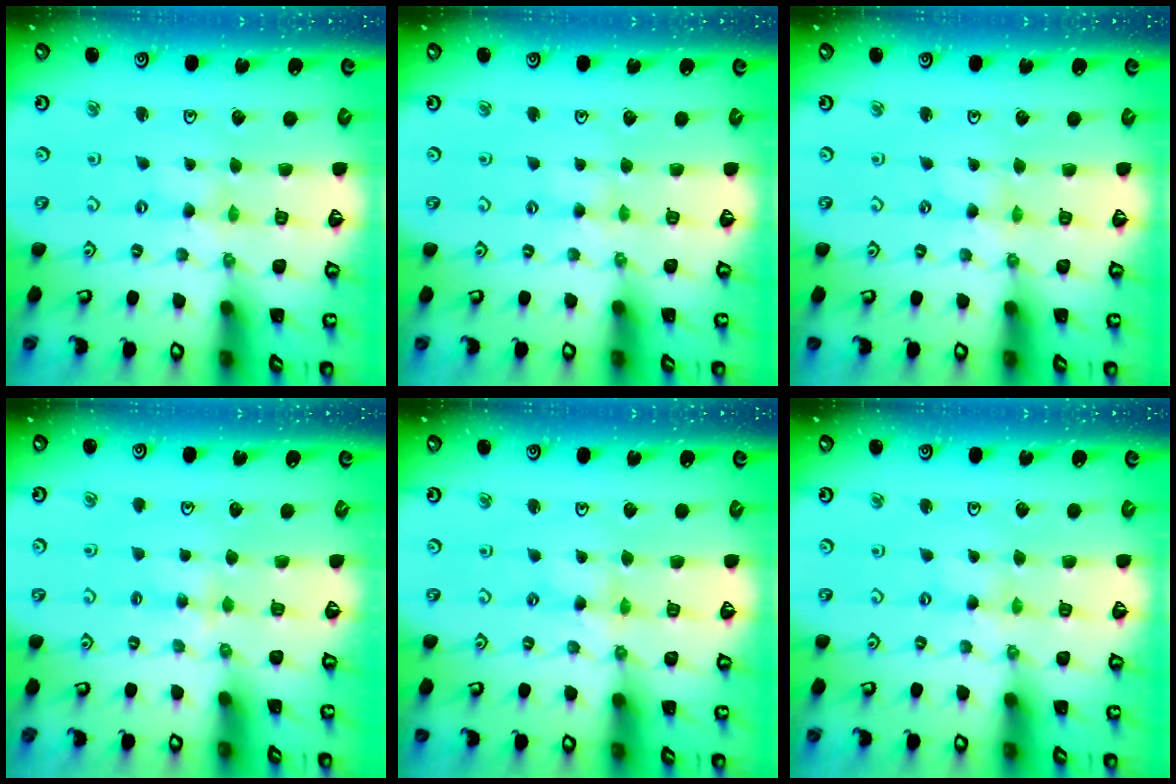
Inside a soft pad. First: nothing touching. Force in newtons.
{"total": 2.8, "press": 2.8, "slide": 0.3}
{"total": 0.0}
{"total": 3.0, "press": 3.0, "slide": 0.5}
{"total": 0.7, "press": 0.7, "slide": 0.2}
{"total": 0.0}